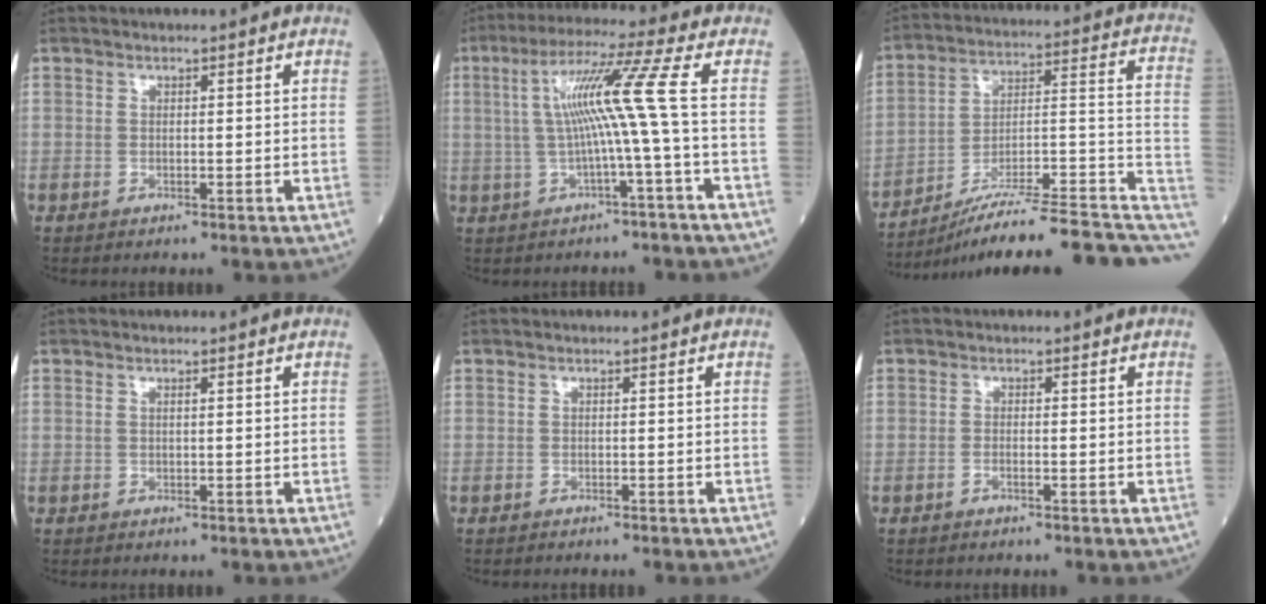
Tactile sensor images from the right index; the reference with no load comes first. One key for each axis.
{"total": 9.1, "fx": 0.0, "fy": -2.2, "fz": 8.8, "tx": -0.165, "ty": 0.024, "tz": 0.010}
{"total": 20.2, "fx": -15.4, "fy": 2.3, "fz": 12.9, "tx": -0.136, "ty": 0.036, "tz": -0.235}
{"total": 0.0}
{"total": 1.1, "fx": -1.0, "fy": -0.1, "fz": 0.4, "tx": -0.005, "ty": 0.000, "tz": -0.012}
{"total": 0.7, "fx": -0.5, "fy": 0.1, "fz": 0.5, "tx": -0.011, "ty": 0.001, "tz": -0.010}